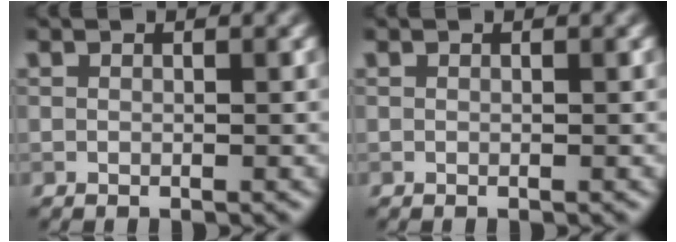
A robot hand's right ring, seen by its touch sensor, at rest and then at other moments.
{"total": 0.0}